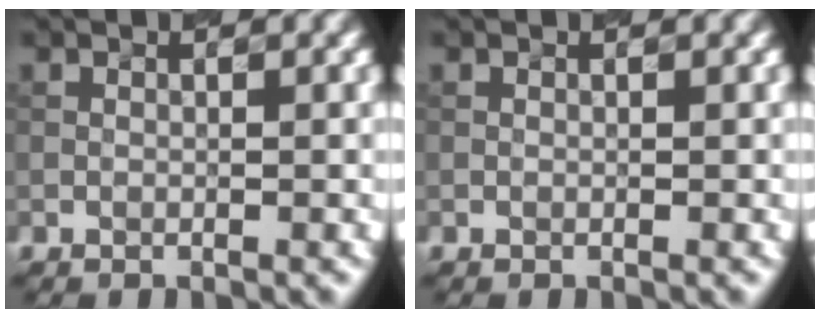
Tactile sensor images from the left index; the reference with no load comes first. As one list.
[{"total": 0.0}]